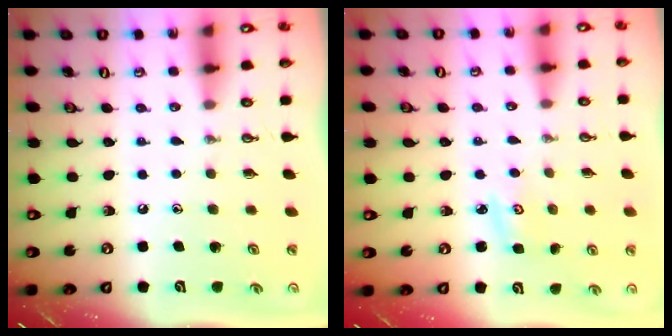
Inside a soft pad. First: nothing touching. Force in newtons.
{"total": 2.7, "press": 2.7, "slide": 0.4}